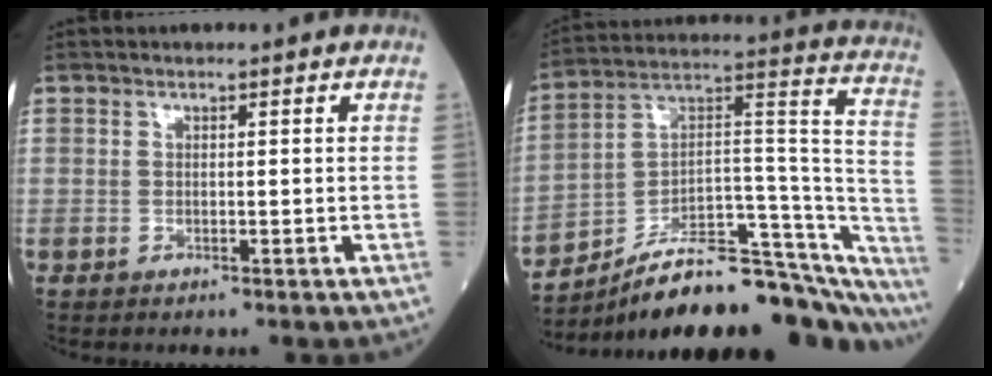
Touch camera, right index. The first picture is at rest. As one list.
[{"total": 27.7, "force": [-22.8, 6.4, 14.3], "torque": [-0.135, 0.035, -0.333]}]